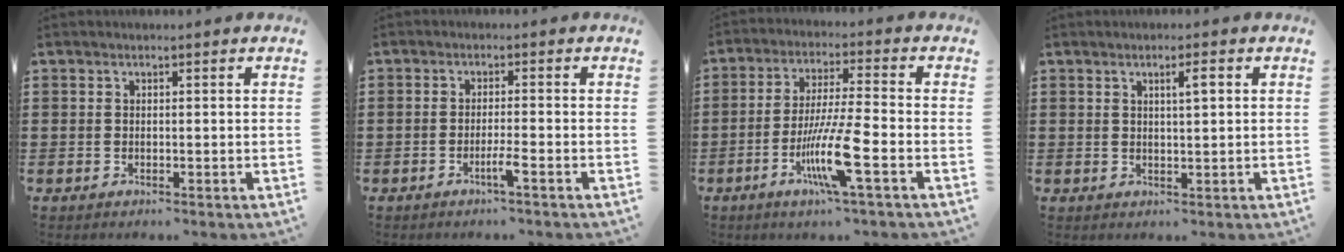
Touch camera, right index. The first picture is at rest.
{"total": 2.6, "force": [-1.5, -0.1, 2.1], "torque": [-0.035, -0.002, -0.029]}
{"total": 10.1, "force": [-4.2, 0.6, 9.2], "torque": [-0.183, -0.015, -0.082]}
{"total": 2.3, "force": [0.8, 0.4, 2.1], "torque": [-0.033, 0.001, 0.009]}